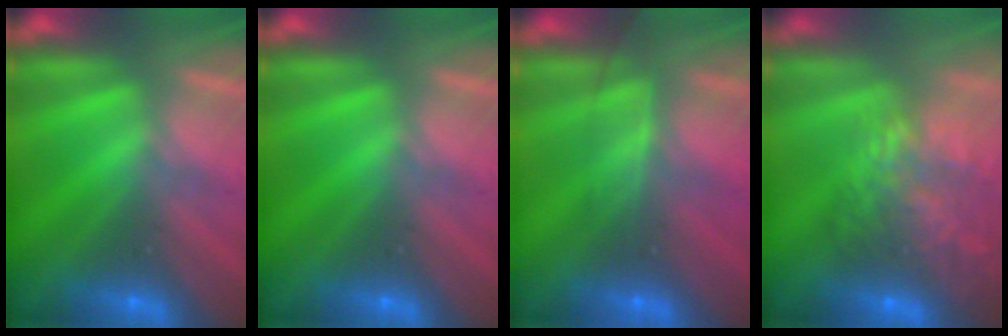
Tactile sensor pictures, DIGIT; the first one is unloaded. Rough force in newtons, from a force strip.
{"total": 0.0}
{"total": 2.5}
{"total": 10.5}